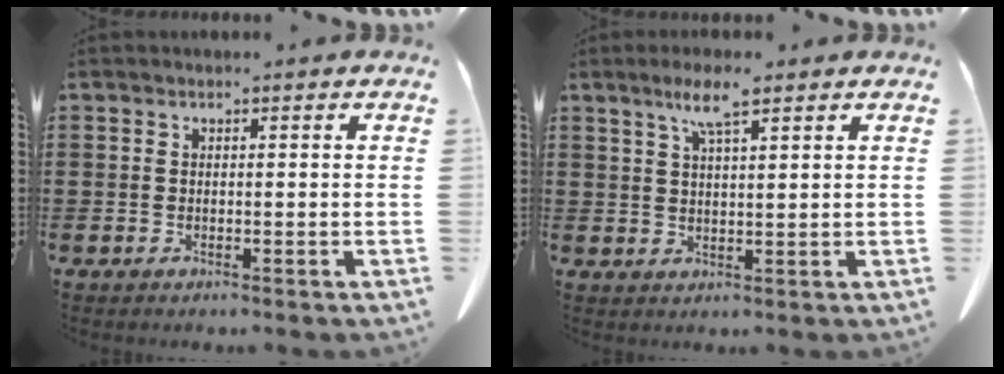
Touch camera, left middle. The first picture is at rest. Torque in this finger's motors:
{"motor_torque": [1.21, -0.35, 0.16, 0.11]}